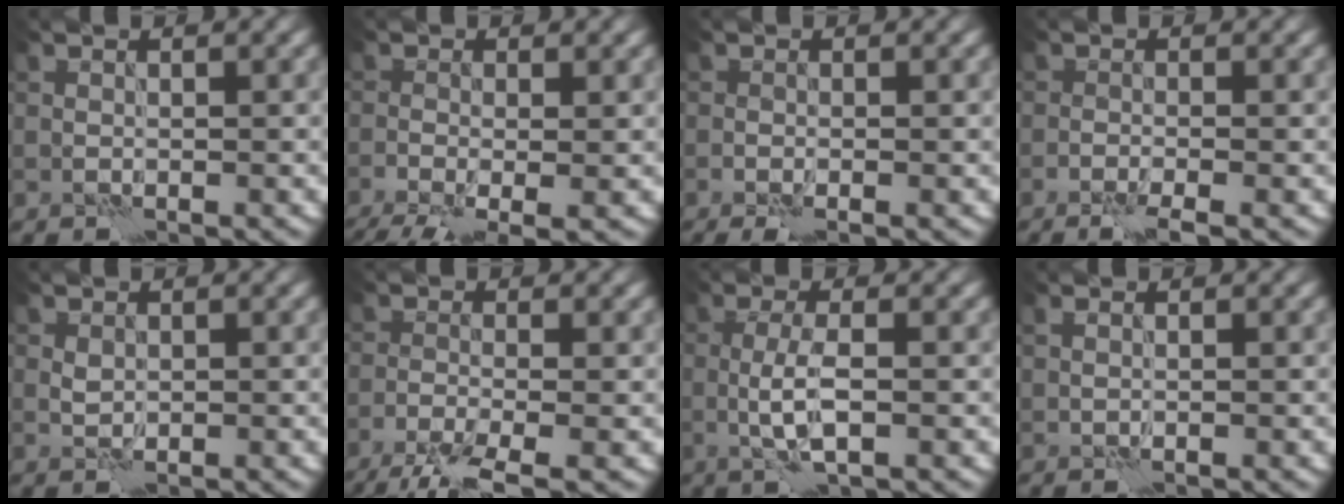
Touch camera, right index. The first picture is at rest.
{"total": 6.2, "force": [-3.1, 2.3, 4.8], "torque": [-0.086, -0.020, -0.046]}
{"total": 1.7, "force": [-0.9, 0.4, 1.4], "torque": [-0.032, -0.005, -0.018]}
{"total": 2.3, "force": [-1.5, 0.3, 1.7], "torque": [-0.033, -0.001, -0.032]}
{"total": 0.9, "force": [0.2, 0.6, 0.6], "torque": [-0.014, -0.001, 0.006]}
{"total": 5.3, "force": [-3.8, 1.0, 3.7], "torque": [-0.067, -0.011, -0.079]}
{"total": 3.2, "force": [-0.6, 0.7, 3.1], "torque": [-0.065, 0.001, -0.015]}
{"total": 0.6, "force": [0.2, 0.3, 0.5], "torque": [-0.011, 0.000, 0.005]}